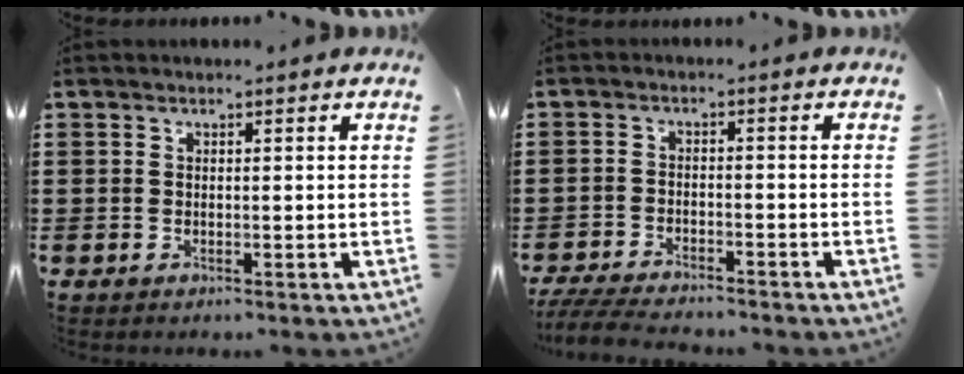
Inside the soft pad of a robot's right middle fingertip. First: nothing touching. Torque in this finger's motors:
{"motor_torque": [0.63, -0.43, 0.20, 0.09]}